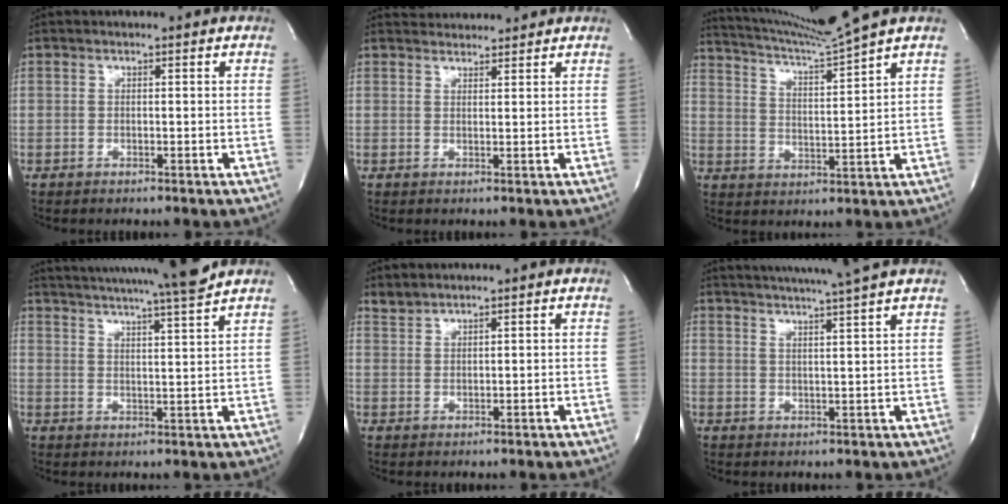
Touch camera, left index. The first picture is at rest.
{"total": 3.7, "force": [3.7, 0.5, 0.0], "torque": [-0.008, 0.023, 0.060]}
{"total": 10.4, "force": [9.3, -3.2, 3.4], "torque": [-0.071, -0.027, 0.166]}
{"total": 16.2, "force": [14.7, -1.8, 6.5], "torque": [-0.119, -0.034, 0.207]}
{"total": 1.6, "force": [1.6, 0.0, -0.1], "torque": [-0.006, 0.004, 0.038]}
{"total": 12.4, "force": [10.9, -1.8, 5.5], "torque": [-0.100, -0.017, 0.145]}